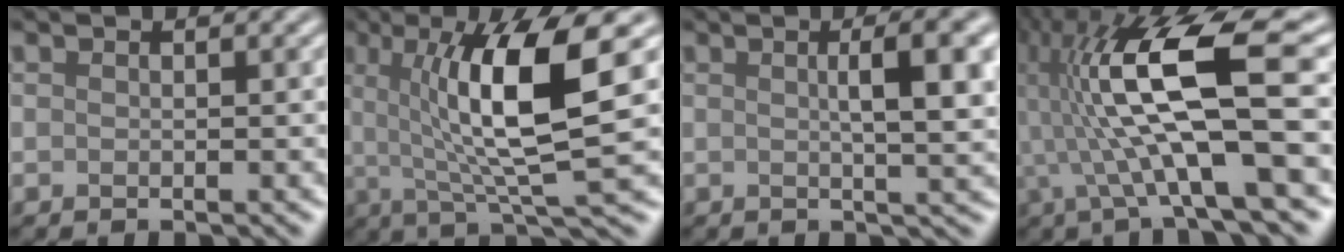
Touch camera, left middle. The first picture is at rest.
{"total": 9.9, "force": [1.6, 2.0, 9.5], "torque": [-0.136, -0.006, 0.029]}
{"total": 6.6, "force": [1.3, 1.8, 6.3], "torque": [-0.067, 0.013, 0.015]}
{"total": 13.1, "force": [0.9, 3.0, 12.7], "torque": [-0.236, 0.019, 0.015]}